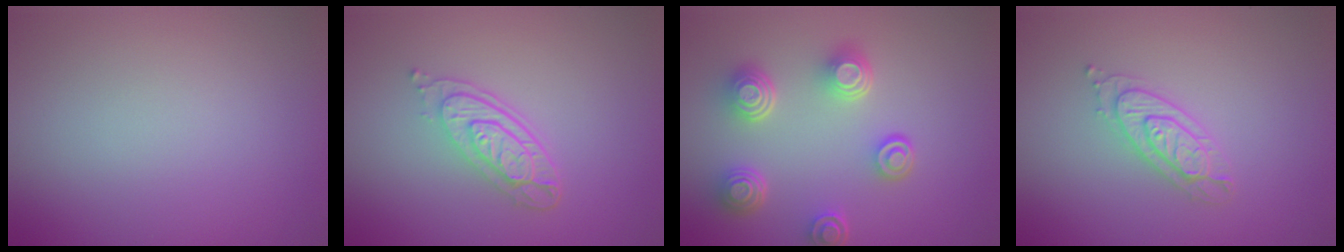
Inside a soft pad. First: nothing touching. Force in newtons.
{"total": 4.0, "press": 2.9, "slide": 2.7}
{"total": 4.9, "press": 3.7, "slide": 3.3}
{"total": 2.3, "press": 2.3, "slide": 0.4}